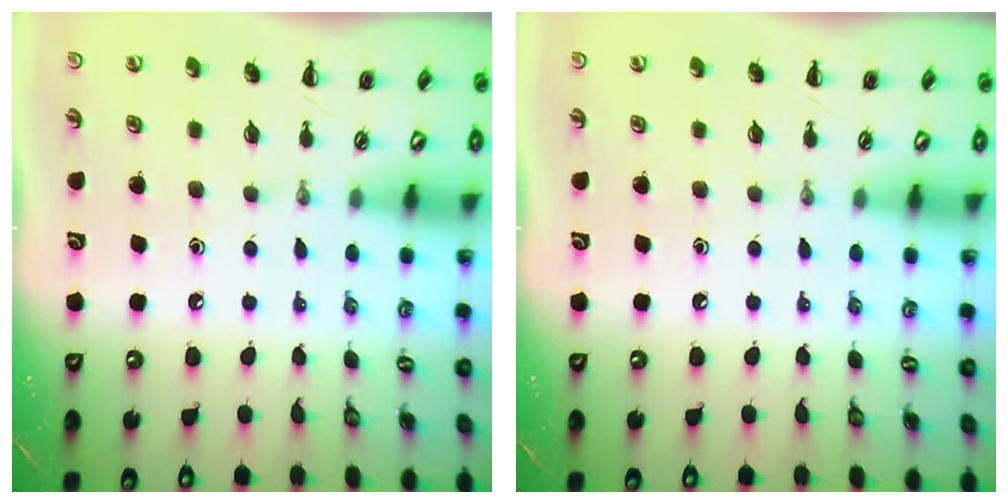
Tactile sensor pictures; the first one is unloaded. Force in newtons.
{"total": 0.0}